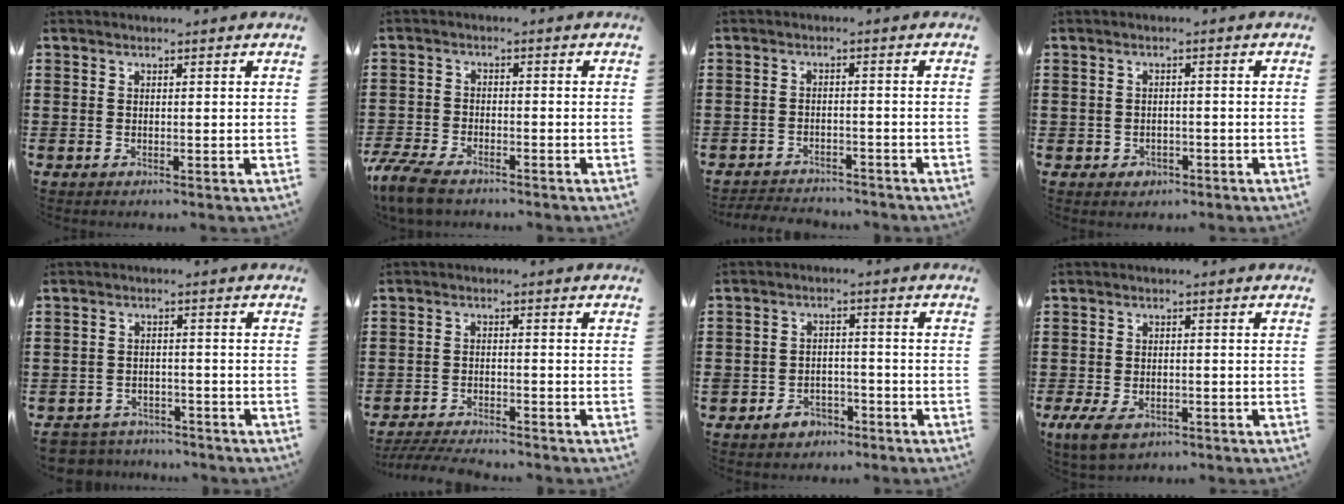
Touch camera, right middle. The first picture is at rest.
{"total": 5.1, "force": [-4.4, 1.4, 2.2], "torque": [-0.063, -0.003, -0.091]}
{"total": 3.1, "force": [-3.0, 0.6, -0.1], "torque": [-0.006, -0.001, -0.066]}
{"total": 1.4, "force": [-0.8, 1.1, 0.3], "torque": [-0.012, 0.002, -0.020]}
{"total": 3.8, "force": [-3.7, 0.7, -0.2], "torque": [-0.010, 0.000, -0.083]}
{"total": 3.8, "force": [-3.7, 0.3, 0.7], "torque": [-0.018, 0.000, -0.079]}
{"total": 3.5, "force": [-2.8, 1.9, 0.6], "torque": [-0.015, 0.011, -0.058]}
{"total": 3.4, "force": [-2.0, 1.9, 2.0], "torque": [-0.049, 0.001, -0.043]}